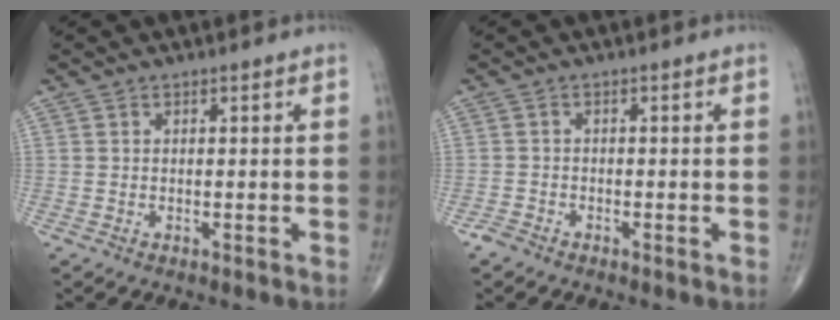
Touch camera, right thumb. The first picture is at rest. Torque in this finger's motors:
{"motor_torque": [0.35, 0.01, -0.26, -0.53, 0.03]}